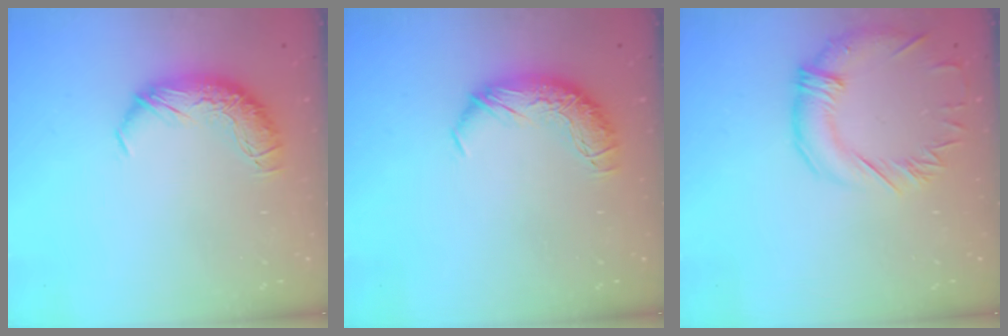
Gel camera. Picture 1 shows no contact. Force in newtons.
{"total": 0.0}
{"total": 1.9, "press": 1.6, "slide": 1.1}